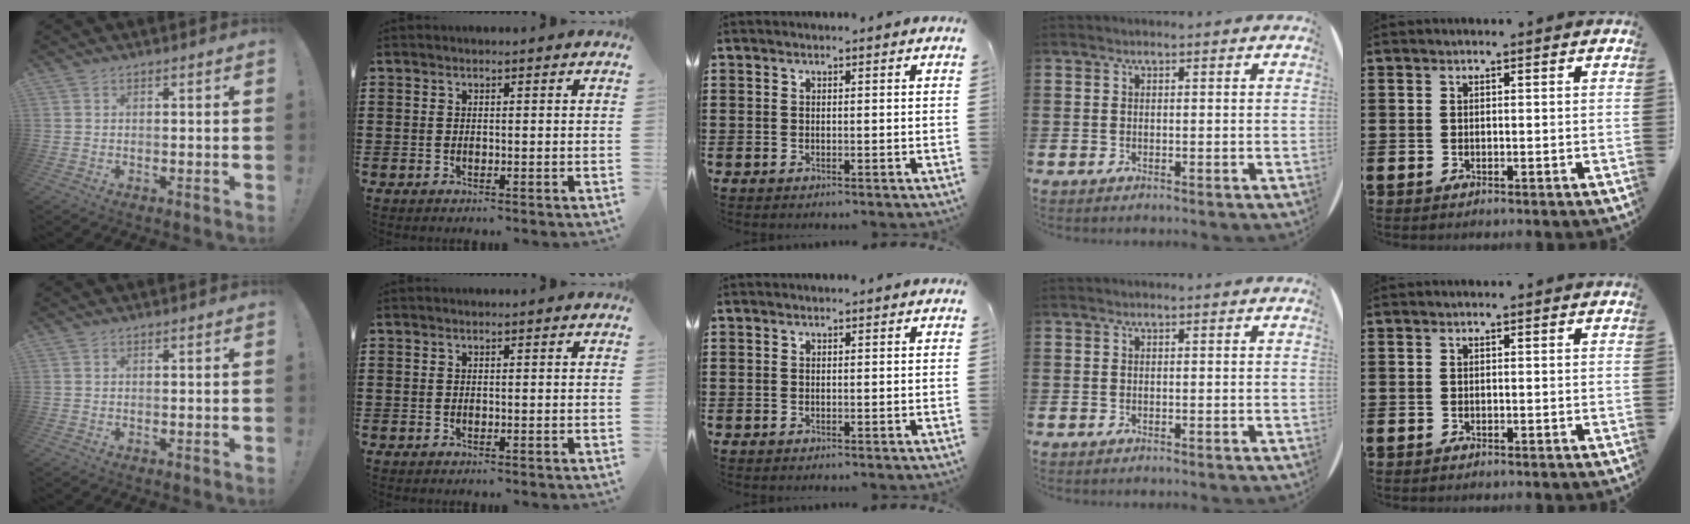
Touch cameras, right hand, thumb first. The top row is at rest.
{}